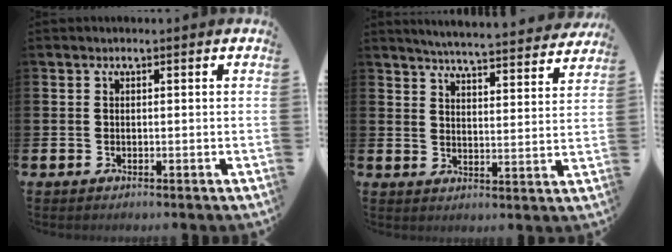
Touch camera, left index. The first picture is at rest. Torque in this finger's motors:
{"motor_torque": [0.95, -1.19, 0.68, 0.09]}